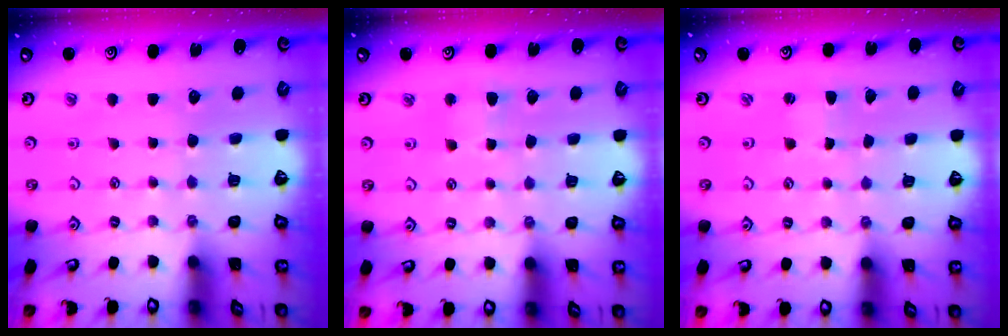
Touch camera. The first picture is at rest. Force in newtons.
{"total": 2.6, "press": 2.6, "slide": 0.5}
{"total": 1.7, "press": 1.7, "slide": 0.4}